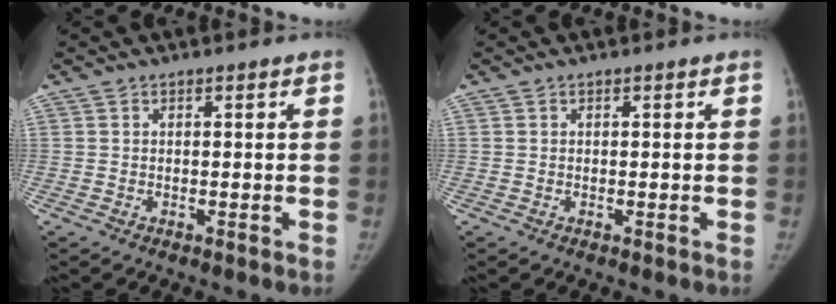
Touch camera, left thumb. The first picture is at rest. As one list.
[{"total": 0.0}]